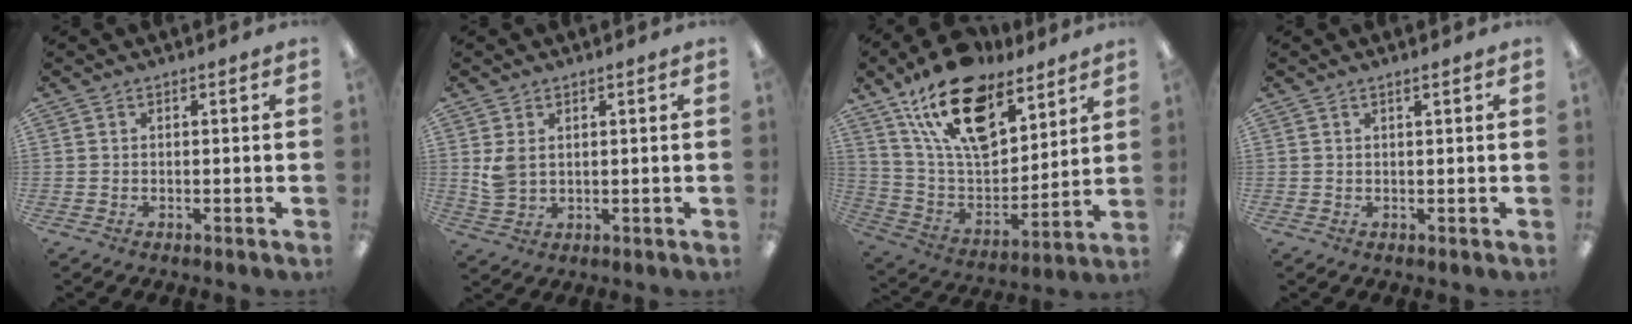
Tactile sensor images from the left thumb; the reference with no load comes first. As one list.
[{"total": 4.3, "force": [1.6, 2.8, 2.9], "torque": [-0.066, 0.000, 0.029]}, {"total": 20.9, "force": [13.7, 10.6, 11.7], "torque": [-0.208, -0.073, 0.245]}, {"total": 1.0, "force": [0.7, 0.0, 0.7], "torque": [-0.015, -0.001, 0.013]}]